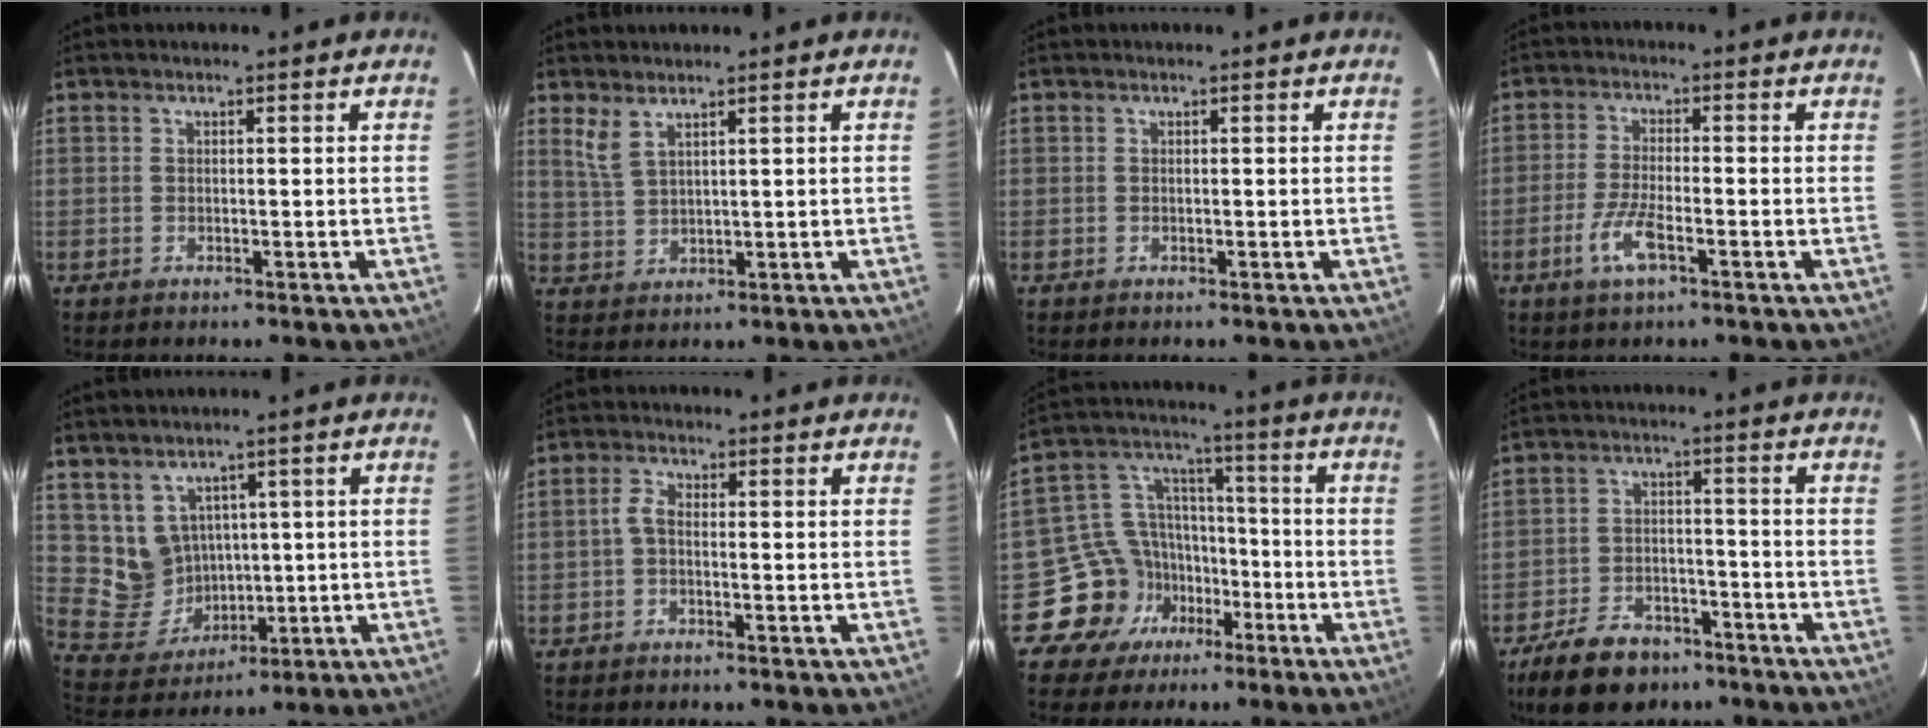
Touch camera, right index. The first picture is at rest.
{"total": 3.6, "force": [2.6, 1.0, 2.2], "torque": [-0.049, -0.001, 0.058]}
{"total": 0.0}
{"total": 6.0, "force": [-3.0, 1.5, 5.0], "torque": [-0.111, -0.007, -0.060]}
{"total": 8.1, "force": [3.0, 7.3, 2.0], "torque": [-0.051, 0.004, 0.087]}
{"total": 2.0, "force": [-0.6, 0.9, 1.6], "torque": [-0.039, 0.007, -0.014]}
{"total": 11.2, "force": [-6.3, 9.2, 1.1], "torque": [-0.031, 0.057, -0.102]}
{"total": 12.5, "force": [-8.9, 6.9, 5.2], "torque": [-0.132, 0.009, -0.136]}